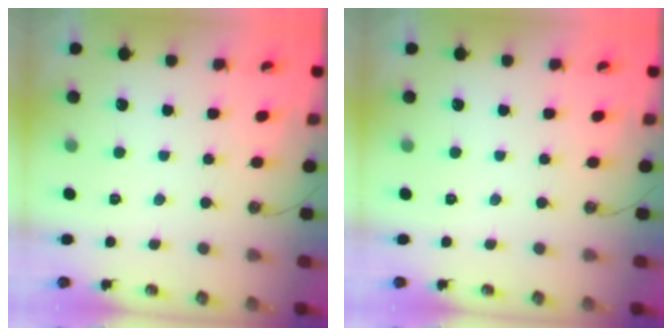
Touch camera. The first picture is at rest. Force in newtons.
{"total": 0.0}